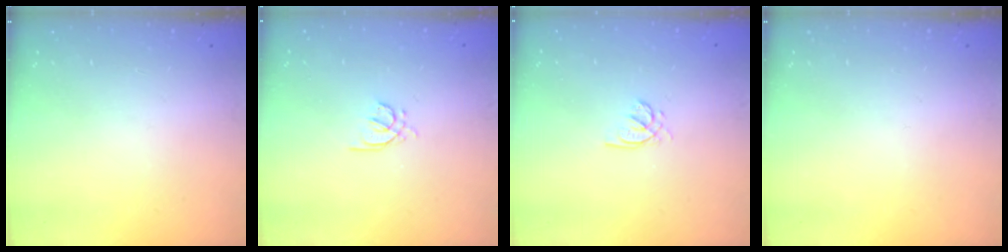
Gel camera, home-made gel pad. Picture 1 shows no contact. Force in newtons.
{"total": 2.8, "press": 2.7, "slide": 0.8}
{"total": 1.4, "press": 1.4, "slide": 0.2}
{"total": 0.0}